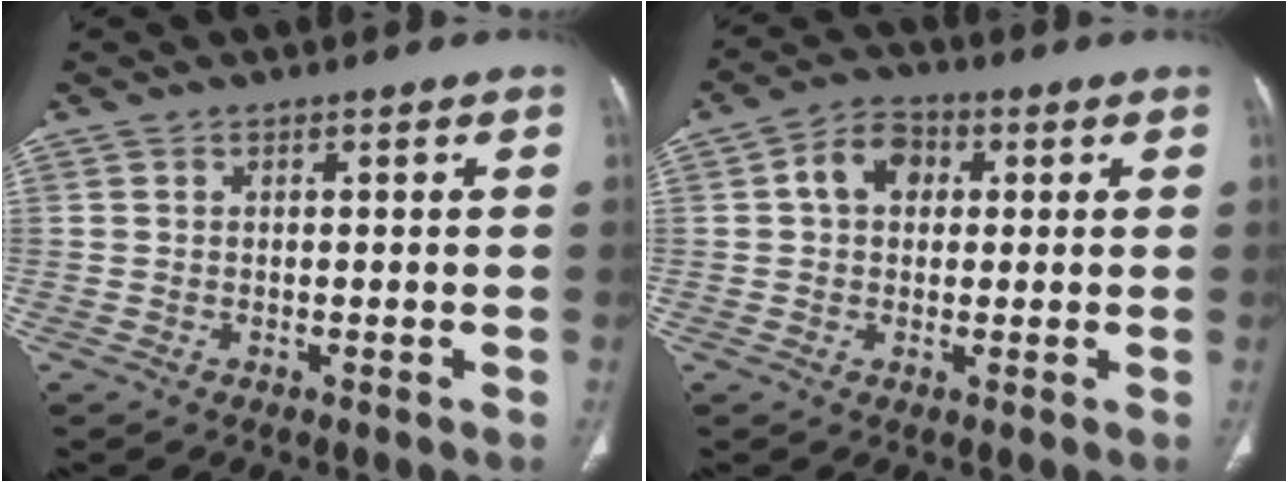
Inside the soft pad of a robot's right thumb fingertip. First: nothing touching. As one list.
[{"total": 6.9, "force": [1.3, 5.2, 4.3], "torque": [-0.056, 0.013, 0.015]}]